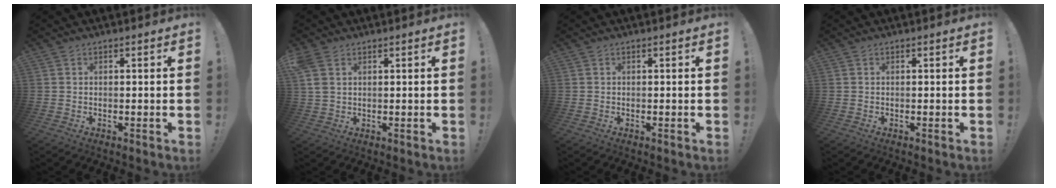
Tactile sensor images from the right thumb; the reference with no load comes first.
{"total": 4.2, "force": [2.0, 2.5, 2.8], "torque": [-0.058, -0.003, 0.038]}
{"total": 0.0}
{"total": 0.0}